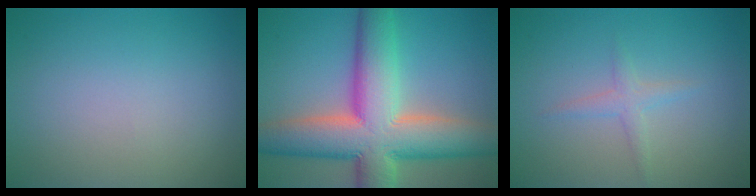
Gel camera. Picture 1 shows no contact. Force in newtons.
{"total": 12.9, "press": 12.8, "slide": 0.7}
{"total": 1.4, "press": 1.4, "slide": 0.0}